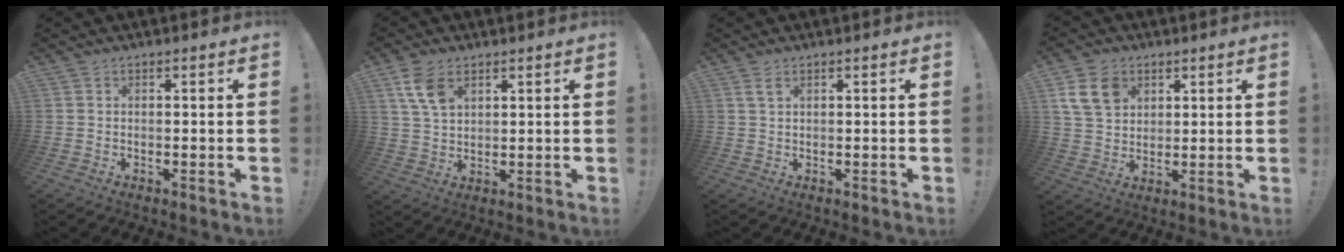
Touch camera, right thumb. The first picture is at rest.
{"total": 7.9, "force": [4.0, 4.7, 5.0], "torque": [-0.093, -0.012, 0.078]}
{"total": 2.5, "force": [1.2, 0.9, 2.0], "torque": [-0.035, -0.001, 0.020]}
{"total": 10.7, "force": [5.1, 7.8, 5.3], "torque": [-0.099, -0.014, 0.102]}